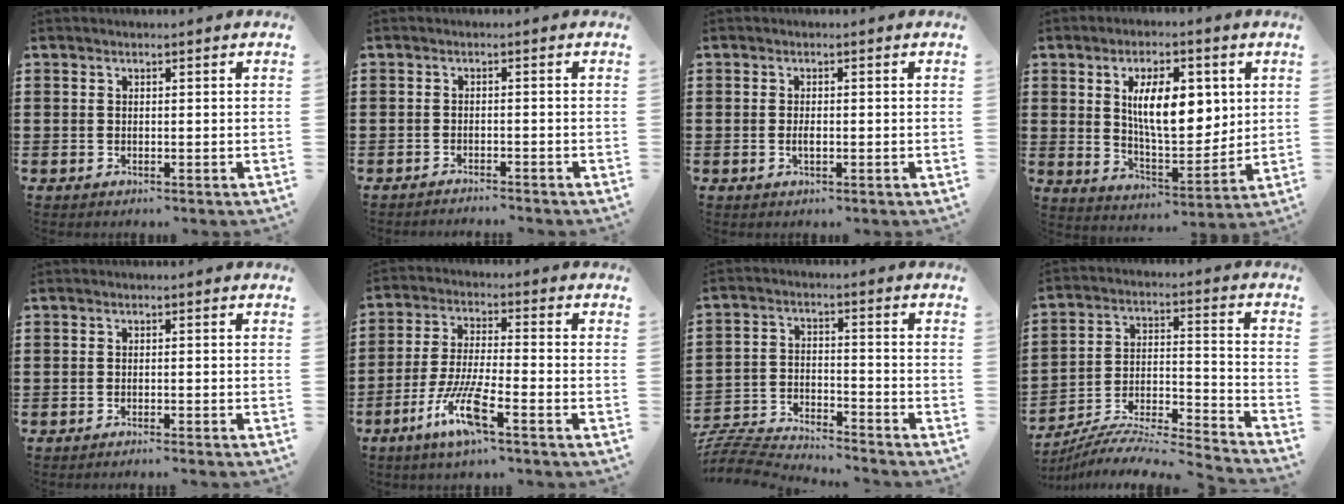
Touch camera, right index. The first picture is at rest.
{"total": 1.5, "force": [-1.5, -0.2, 0.0], "torque": [-0.003, 0.001, -0.031]}
{"total": 1.3, "force": [-0.2, 0.5, 1.2], "torque": [-0.023, -0.001, -0.004]}
{"total": 10.8, "force": [3.3, 5.0, 9.0], "torque": [-0.151, -0.003, 0.057]}
{"total": 1.2, "force": [-1.1, -0.4, 0.3], "torque": [-0.005, -0.001, -0.022]}
{"total": 8.8, "force": [-5.1, 1.0, 7.0], "torque": [-0.167, -0.014, -0.102]}
{"total": 6.8, "force": [-6.7, 0.2, 0.6], "torque": [-0.031, -0.005, -0.141]}
{"total": 6.1, "force": [-5.8, 0.1, 1.7], "torque": [-0.036, -0.017, -0.122]}